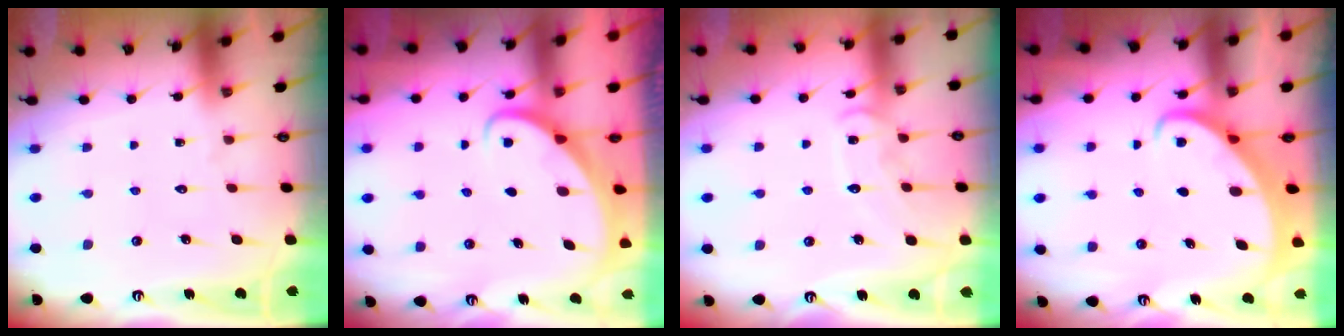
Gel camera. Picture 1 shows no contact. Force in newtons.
{"total": 2.4, "press": 2.4, "slide": 0.2}
{"total": 10.0, "press": 10.0, "slide": 0.7}
{"total": 2.7, "press": 2.7, "slide": 0.3}